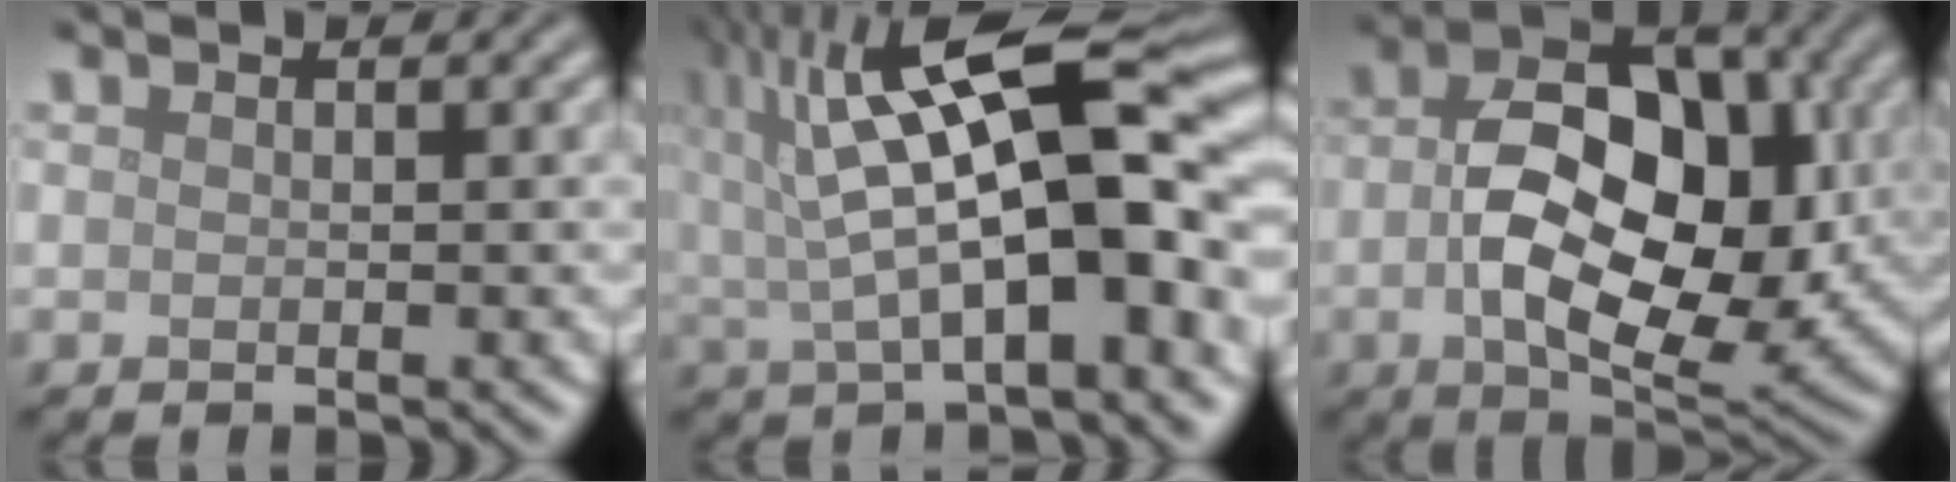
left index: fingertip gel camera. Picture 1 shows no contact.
{"total": 15.3, "force": [3.1, 5.6, 13.9], "torque": [-0.218, 0.016, 0.055]}
{"total": 12.0, "force": [-0.1, 7.2, 9.6], "torque": [-0.151, -0.006, 0.003]}